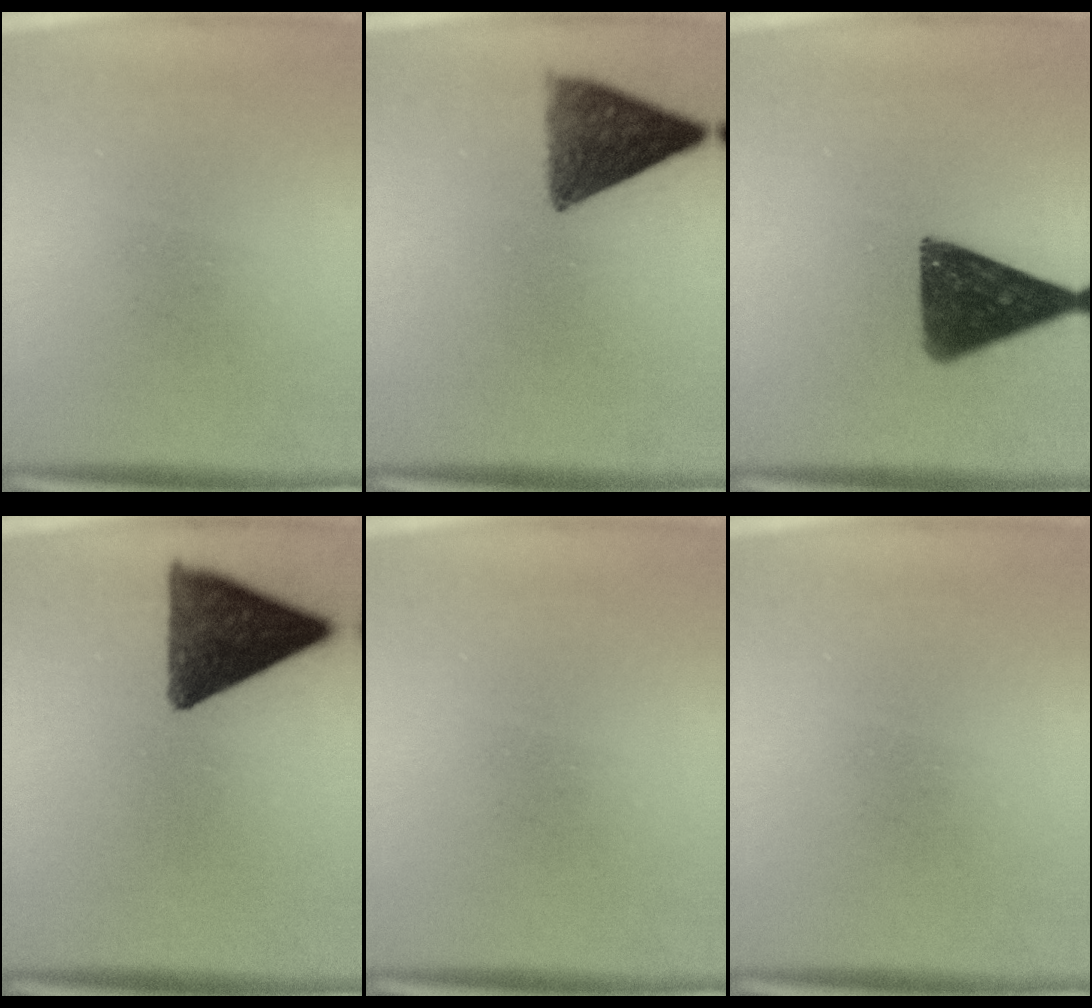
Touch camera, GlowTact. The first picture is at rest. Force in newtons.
{"total": 9.3}
{"total": 12.7}
{"total": 12.5}
{"total": 0.0}
{"total": 0.0}